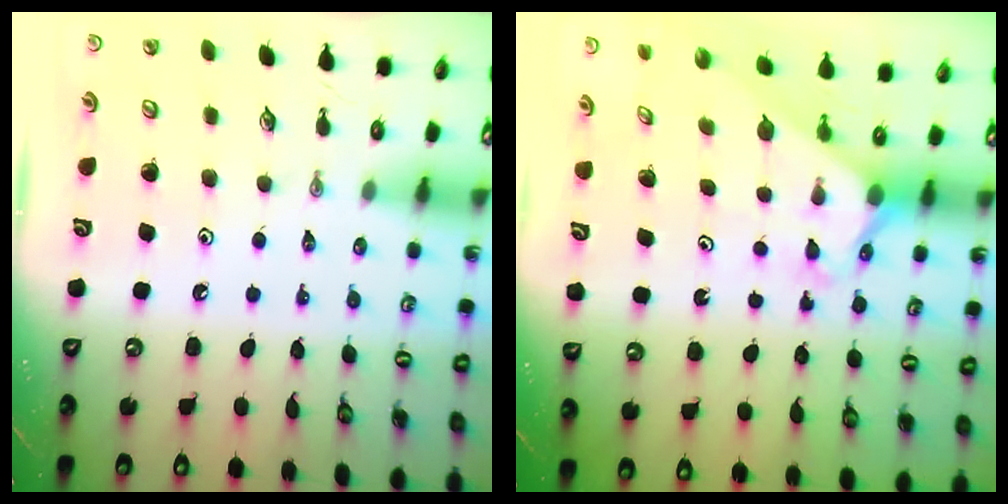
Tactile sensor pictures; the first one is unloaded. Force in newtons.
{"total": 2.2, "press": 2.2, "slide": 0.2}